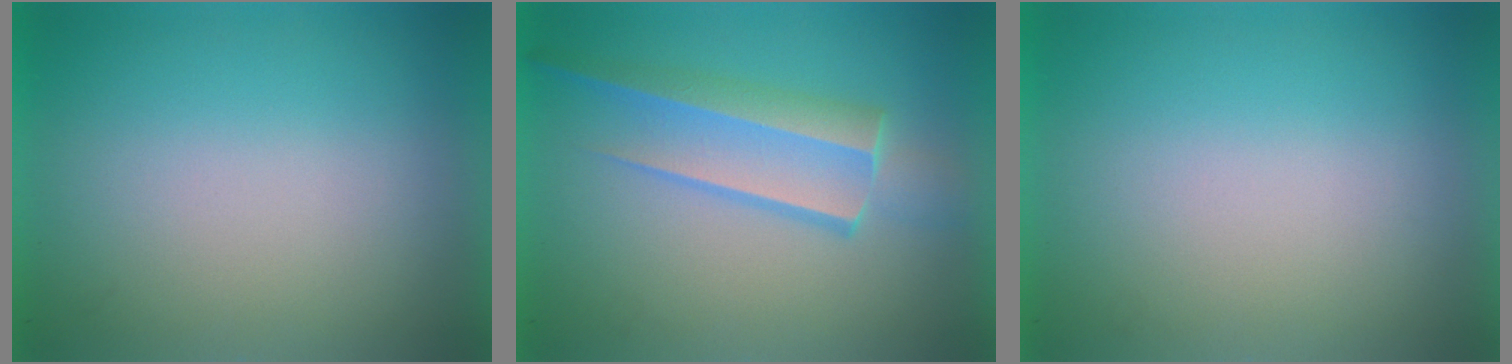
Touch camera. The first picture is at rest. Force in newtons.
{"total": 3.2}
{"total": 0.0}